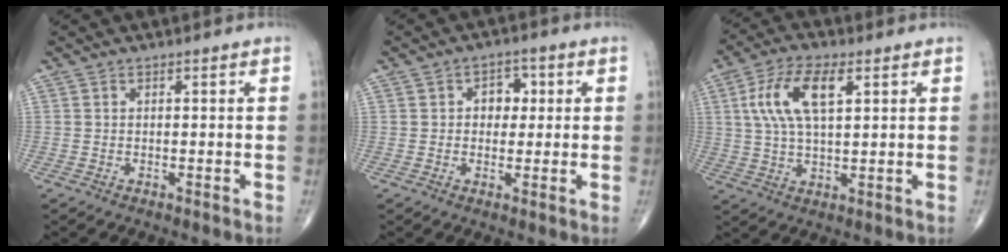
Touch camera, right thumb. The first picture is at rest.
{"total": 4.4, "force": [0.8, 3.3, 2.7], "torque": [-0.009, 0.004, 0.006]}
{"total": 11.2, "force": [3.6, 4.8, 9.4], "torque": [-0.191, 0.004, 0.068]}